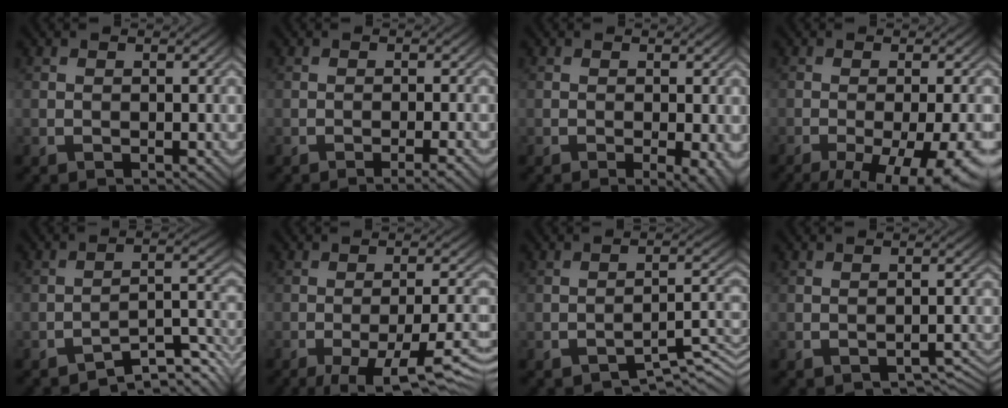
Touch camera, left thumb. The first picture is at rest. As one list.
[{"total": 2.4, "force": [-1.4, 0.3, 1.9], "torque": [-0.025, 0.007, -0.026]}, {"total": 2.6, "force": [-0.9, 0.5, 2.4], "torque": [-0.036, -0.004, -0.011]}, {"total": 13.5, "force": [-7.5, 4.1, 10.5], "torque": [-0.146, -0.017, -0.085]}, {"total": 5.5, "force": [-4.2, 1.1, 3.4], "torque": [-0.050, 0.007, -0.071]}, {"total": 11.8, "force": [-6.4, 3.1, 9.4], "torque": [-0.140, -0.003, -0.082]}, {"total": 4.6, "force": [-3.7, 1.0, 2.5], "torque": [-0.028, 0.009, -0.056]}, {"total": 1.8, "force": [-1.5, 0.5, 0.8], "torque": [-0.008, 0.003, -0.017]}]